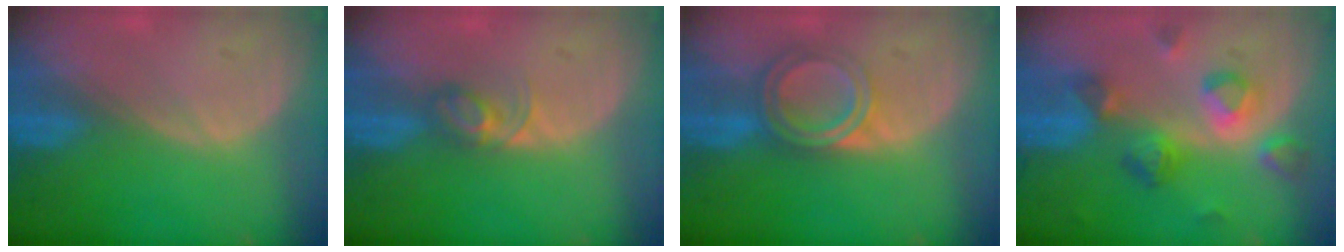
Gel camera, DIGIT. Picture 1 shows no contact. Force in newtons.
{"total": 3.3, "press": 3.2, "slide": 0.4}
{"total": 6.4, "press": 5.4, "slide": 3.4}
{"total": 8.1, "press": 7.7, "slide": 2.7}